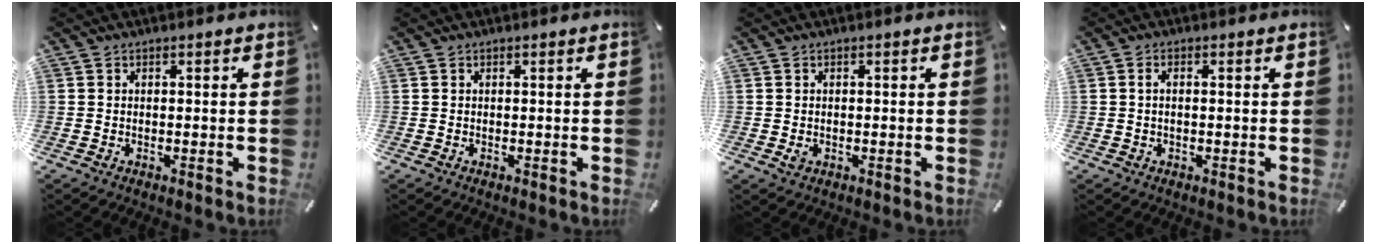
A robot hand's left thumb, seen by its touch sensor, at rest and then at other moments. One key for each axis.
{"total": 0.0}
{"total": 1.5, "fx": -0.4, "fy": 1.1, "fz": 0.9, "tx": -0.016, "ty": 0.001, "tz": -0.006}
{"total": 1.5, "fx": 0.0, "fy": 0.7, "fz": 1.3, "tx": -0.026, "ty": 0.003, "tz": -0.001}